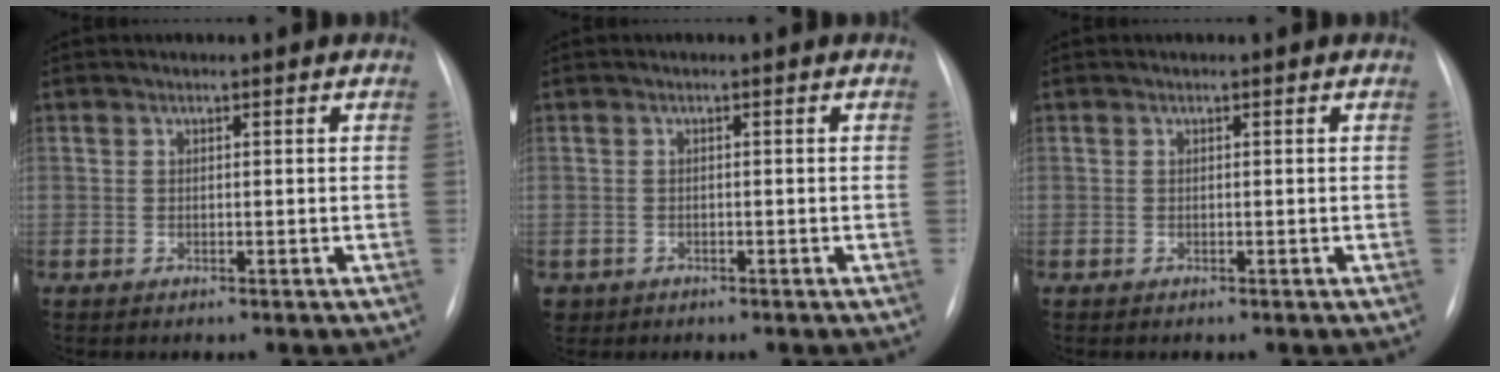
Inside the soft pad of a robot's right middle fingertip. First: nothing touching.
{"total": 1.5, "force": [-0.8, 1.3, 0.0], "torque": [-0.003, 0.003, -0.008]}
{"total": 0.0}